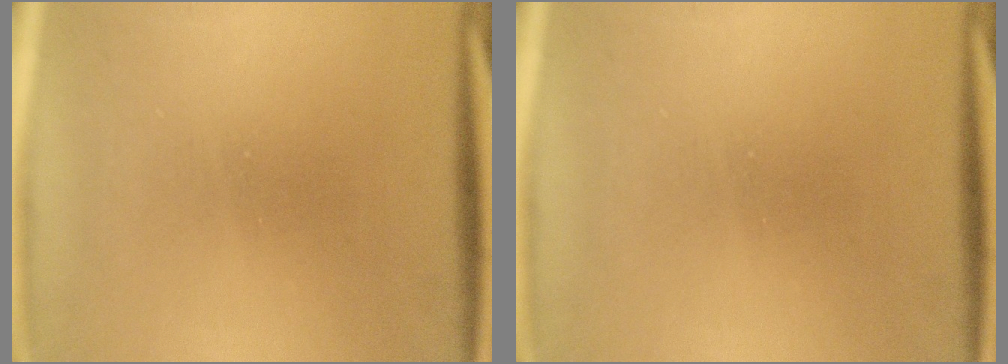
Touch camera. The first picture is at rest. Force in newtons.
{"total": 0.0}